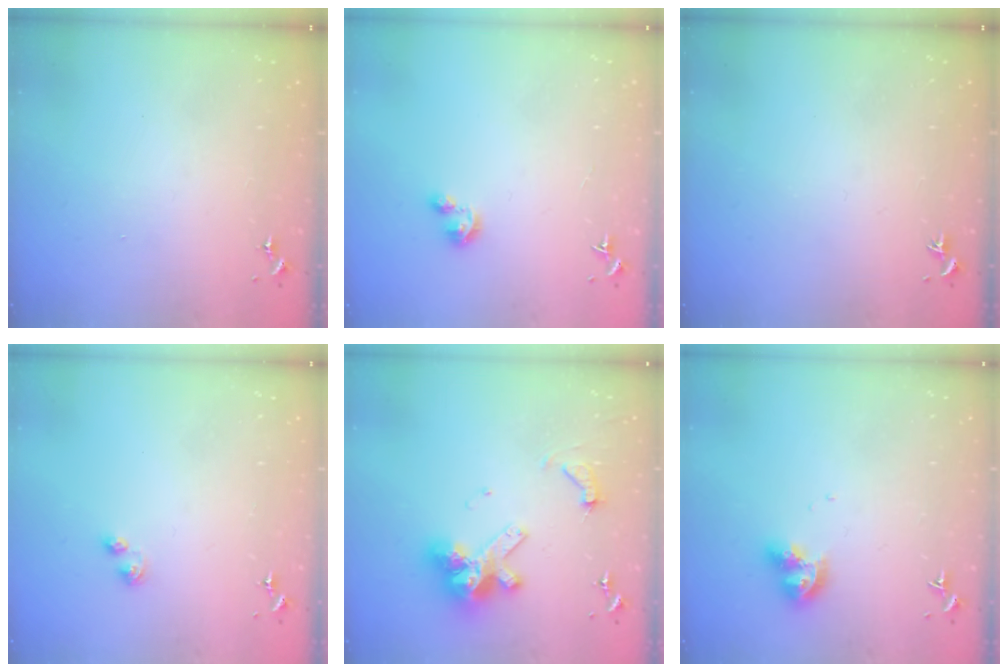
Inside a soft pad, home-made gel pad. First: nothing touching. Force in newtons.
{"total": 3.6, "press": 3.5, "slide": 0.4}
{"total": 0.0}
{"total": 4.4, "press": 4.3, "slide": 0.8}
{"total": 15.2, "press": 15.1, "slide": 1.8}
{"total": 9.6, "press": 9.6, "slide": 1.1}